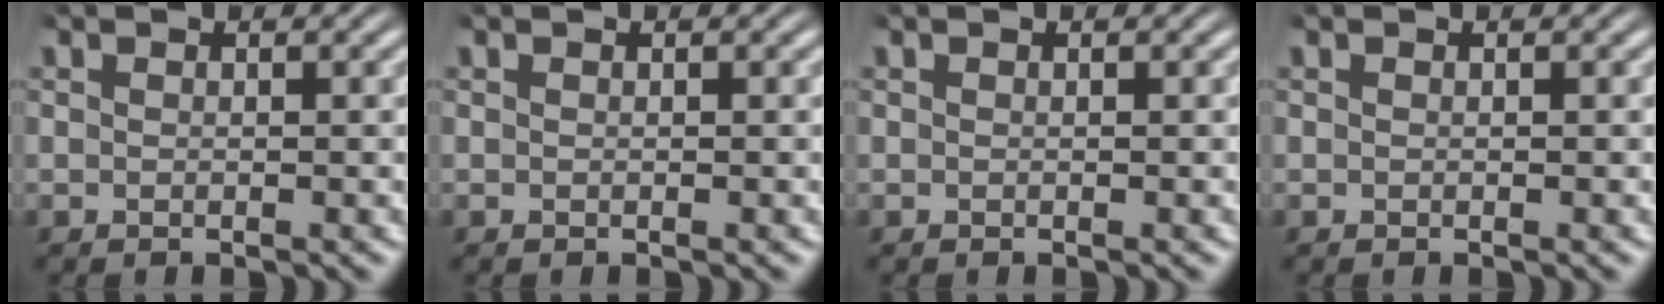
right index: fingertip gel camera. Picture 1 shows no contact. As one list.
[{"total": 0.0}, {"total": 0.0}, {"total": 0.0}]